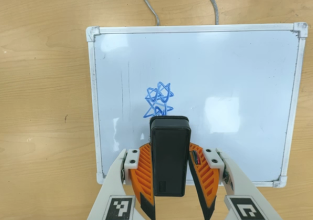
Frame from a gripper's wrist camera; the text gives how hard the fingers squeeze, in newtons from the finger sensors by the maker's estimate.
{"total": 5.6, "left": 4.4, "right": 6.9}